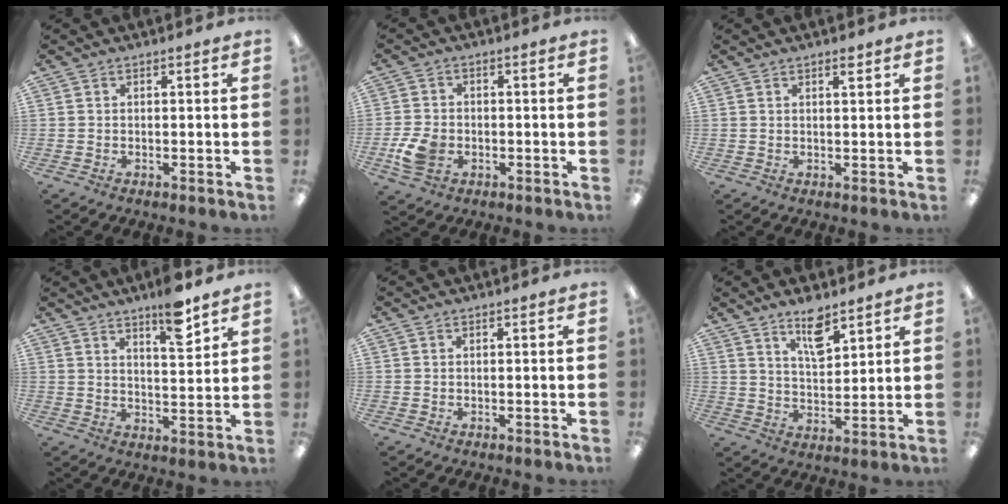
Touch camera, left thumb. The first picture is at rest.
{"total": 6.7, "force": [-2.0, 4.9, 4.1], "torque": [-0.082, 0.004, -0.035]}
{"total": 1.6, "force": [1.4, 0.2, 0.7], "torque": [-0.017, -0.002, 0.026]}
{"total": 9.2, "force": [6.9, 2.2, 5.7], "torque": [-0.074, -0.042, 0.111]}
{"total": 0.0}
{"total": 8.6, "force": [6.1, 3.4, 5.0], "torque": [-0.074, -0.032, 0.103]}